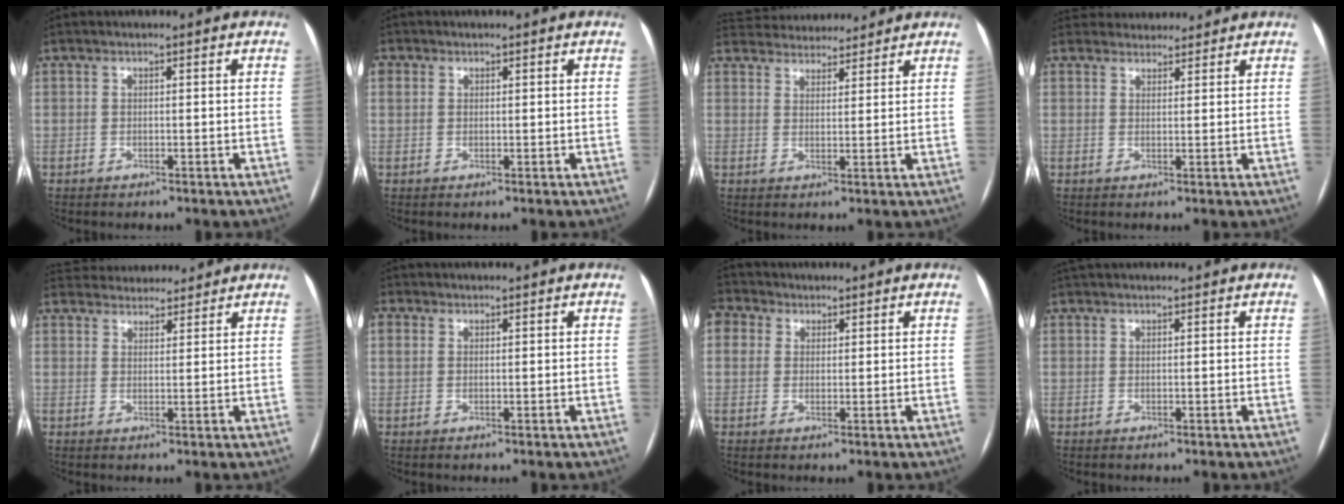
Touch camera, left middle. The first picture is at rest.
{"total": 2.7, "force": [1.0, 2.4, 0.9], "torque": [-0.023, 0.012, 0.023]}
{"total": 11.1, "force": [10.5, 3.2, 2.1], "torque": [-0.030, 0.028, 0.155]}
{"total": 5.4, "force": [5.1, 1.8, 0.0], "torque": [0.006, 0.021, 0.067]}
{"total": 8.4, "force": [7.9, 2.5, 1.0], "torque": [-0.006, 0.024, 0.110]}
{"total": 2.5, "force": [1.0, 2.0, 1.0], "torque": [-0.026, 0.011, 0.020]}
{"total": 4.7, "force": [2.6, 3.7, 1.4], "torque": [-0.043, 0.029, 0.052]}
{"total": 2.6, "force": [2.4, 0.7, 0.9], "torque": [-0.013, 0.039, 0.040]}